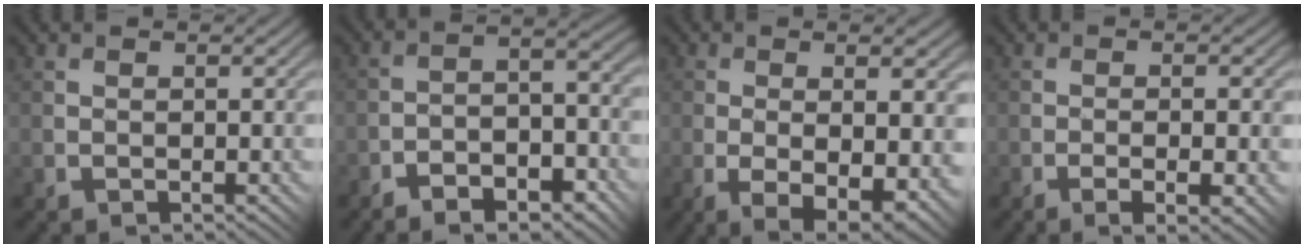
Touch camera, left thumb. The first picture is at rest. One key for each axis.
{"total": 8.2, "fx": -5.1, "fy": 3.0, "fz": 5.6, "tx": -0.084, "ty": 0.002, "tz": -0.087}
{"total": 9.2, "fx": -1.4, "fy": 3.2, "fz": 8.6, "tx": -0.111, "ty": -0.008, "tz": 0.005}
{"total": 4.8, "fx": -1.9, "fy": 0.6, "fz": 4.4, "tx": -0.062, "ty": 0.005, "tz": -0.016}